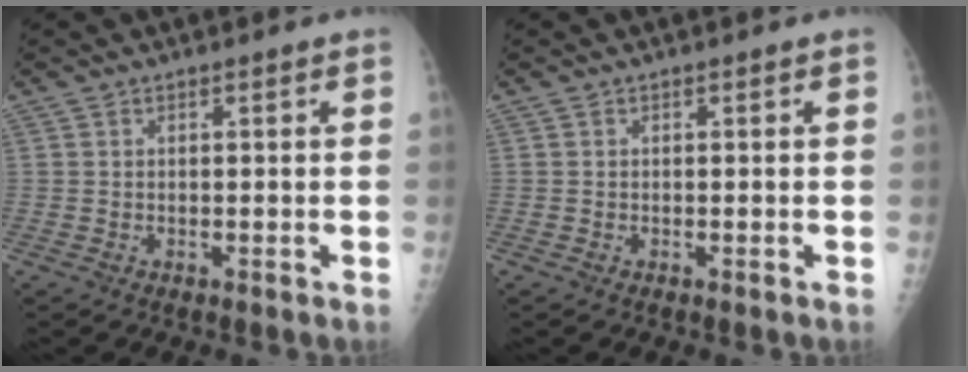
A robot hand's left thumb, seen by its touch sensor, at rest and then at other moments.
{"total": 0.0}